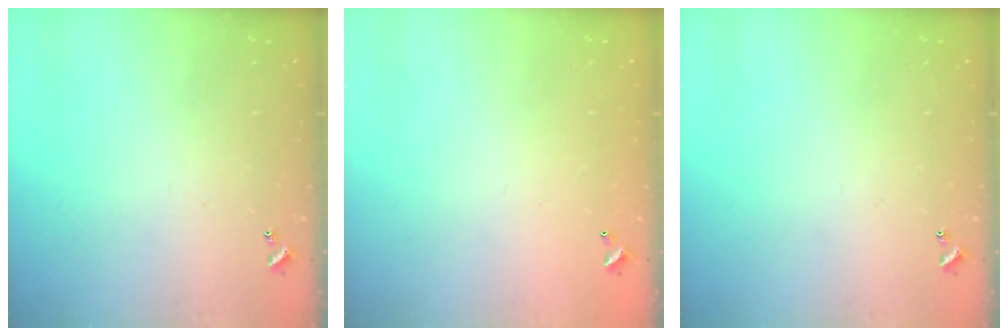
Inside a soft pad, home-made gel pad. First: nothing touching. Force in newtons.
{"total": 2.8, "press": 2.8, "slide": 0.1}
{"total": 0.0}